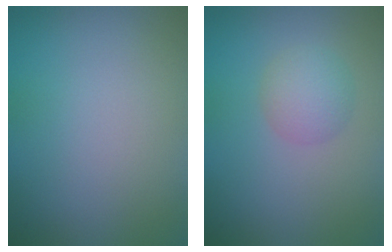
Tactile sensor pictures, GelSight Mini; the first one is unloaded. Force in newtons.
{"total": 2.5, "press": 2.5, "slide": 0.1}